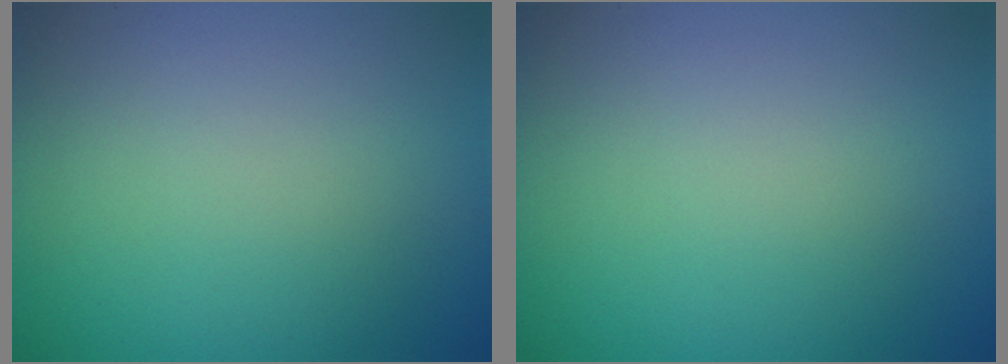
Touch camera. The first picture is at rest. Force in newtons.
{"total": 0.0}